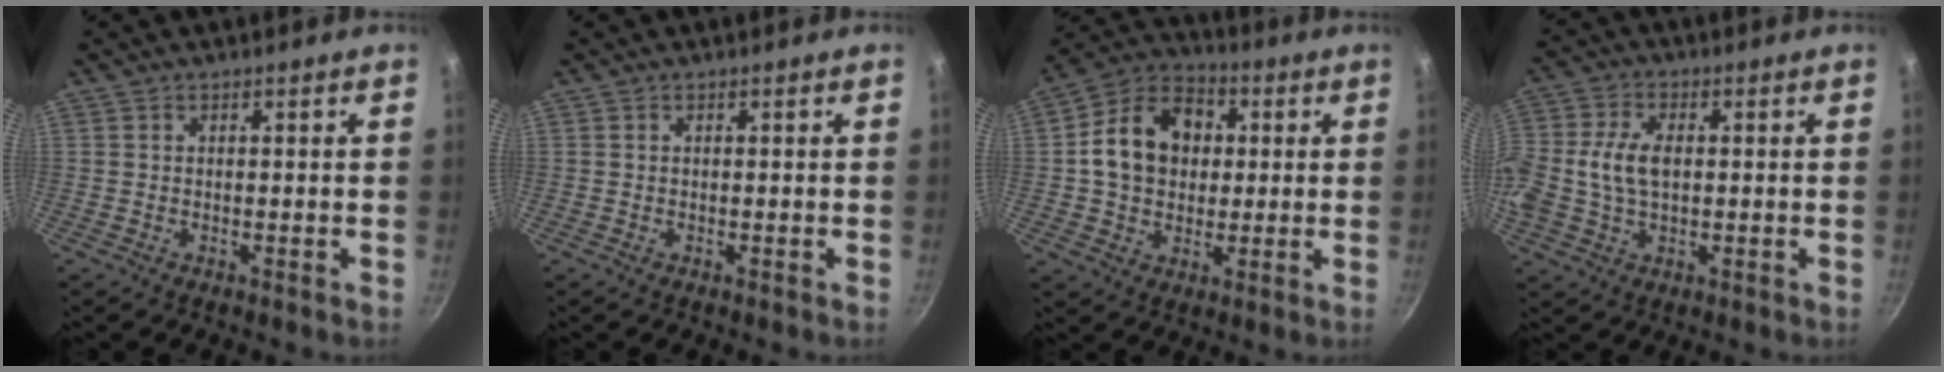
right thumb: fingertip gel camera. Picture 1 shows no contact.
{"total": 0.0}
{"total": 14.4, "force": [1.8, 11.3, 8.7], "torque": [-0.124, 0.024, 0.016]}
{"total": 9.8, "force": [0.3, 6.2, 7.6], "torque": [-0.155, 0.020, -0.004]}